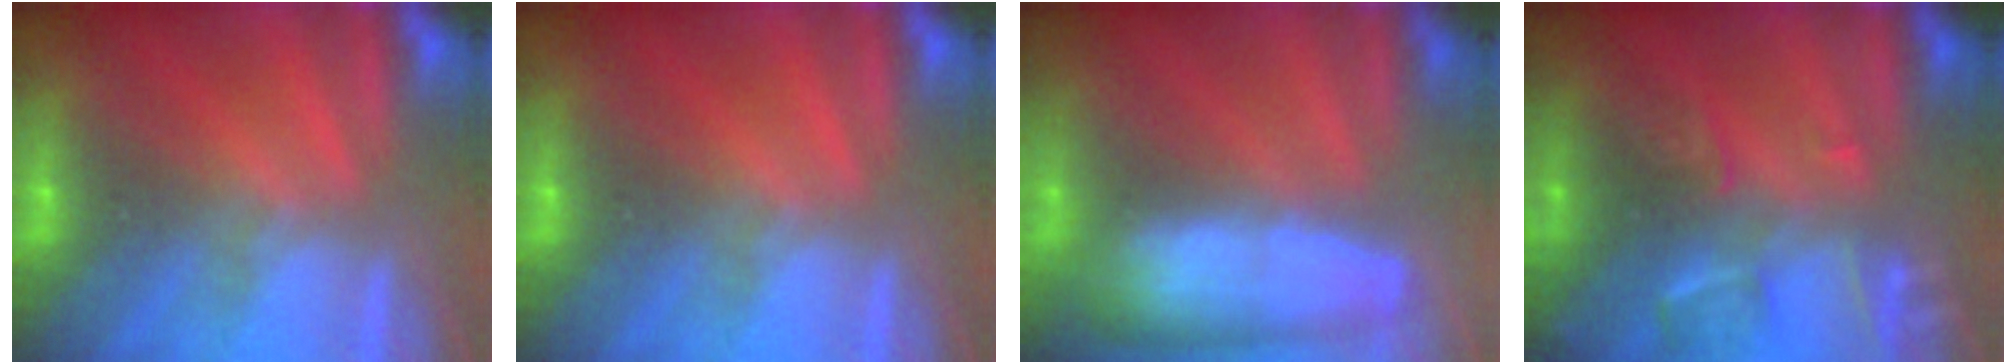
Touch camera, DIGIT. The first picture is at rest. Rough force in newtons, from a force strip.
{"total": 0.0}
{"total": 9.4}
{"total": 2.5}